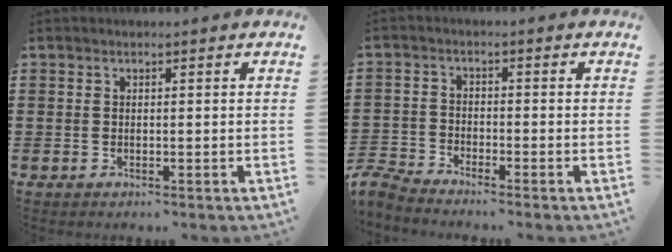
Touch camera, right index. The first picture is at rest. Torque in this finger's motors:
{"motor_torque": [-1.95, 0.19, -1.05, -0.21]}